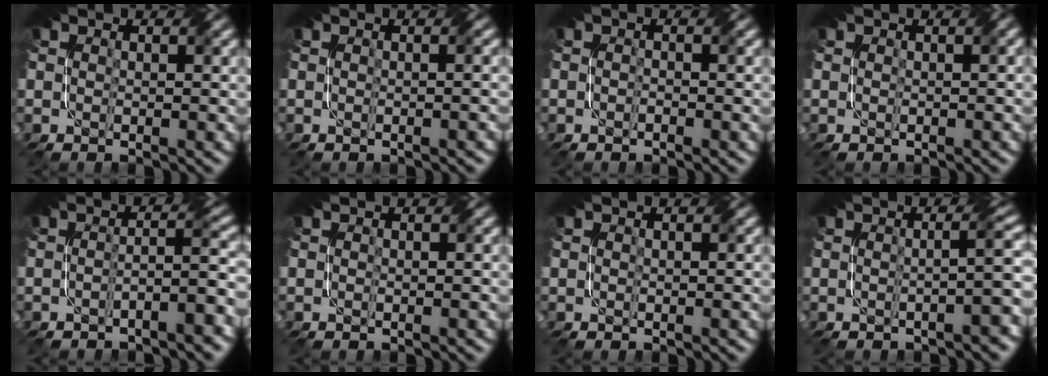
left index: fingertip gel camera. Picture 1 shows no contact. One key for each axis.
{"total": 1.0, "fx": -0.2, "fy": 0.4, "fz": 0.9, "tx": -0.006, "ty": -0.004, "tz": -0.008}
{"total": 0.5, "fx": -0.4, "fy": 0.2, "fz": 0.3, "tx": -0.006, "ty": 0.000, "tz": -0.007}
{"total": 0.7, "fx": 0.3, "fy": 0.1, "fz": 0.7, "tx": -0.011, "ty": 0.004, "tz": -0.002}
{"total": 3.3, "fx": -1.5, "fy": 0.6, "fz": 2.9, "tx": -0.040, "ty": 0.013, "tz": -0.034}
{"total": 0.0}
{"total": 0.0}
{"total": 4.1, "fx": -0.6, "fy": 1.2, "fz": 3.8, "tx": -0.030, "ty": 0.013, "tz": -0.011}